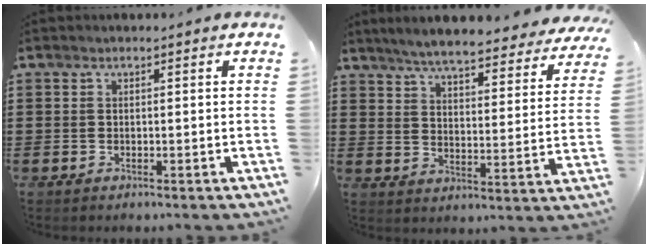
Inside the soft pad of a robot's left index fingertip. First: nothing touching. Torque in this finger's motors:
{"motor_torque": [2.14, 0.00, 0.80, 0.21]}